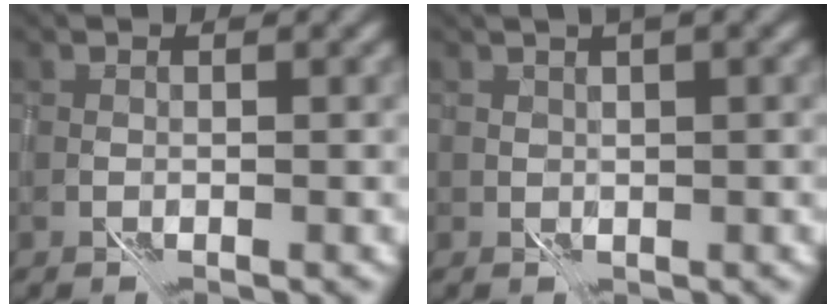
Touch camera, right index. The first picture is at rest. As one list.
[{"total": 2.6, "force": [1.1, 1.0, 2.2], "torque": [-0.023, 0.016, 0.020]}]